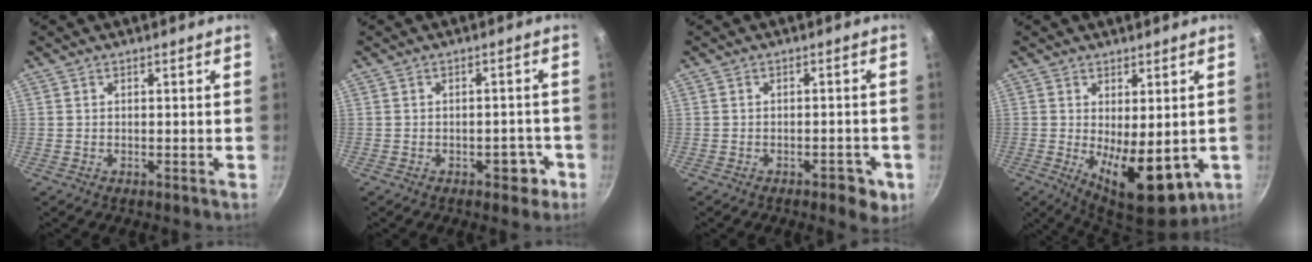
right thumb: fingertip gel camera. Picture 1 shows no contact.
{"total": 3.8, "force": [-1.9, 2.3, 2.3], "torque": [-0.005, 0.021, -0.016]}
{"total": 5.1, "force": [-2.3, 2.4, 3.8], "torque": [-0.030, 0.017, -0.021]}
{"total": 12.5, "force": [-1.8, 5.5, 11.0], "torque": [-0.138, -0.020, -0.010]}